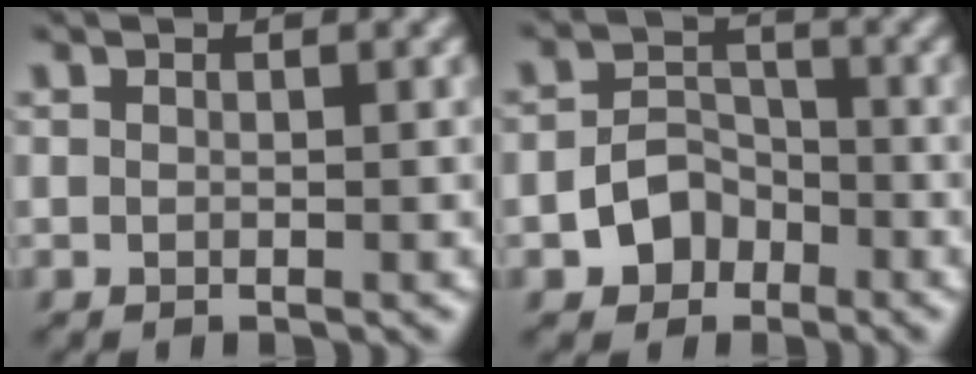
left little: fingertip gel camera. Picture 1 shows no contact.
{"total": 3.4, "force": [-1.9, 2.6, 1.3], "torque": [-0.018, 0.006, -0.033]}